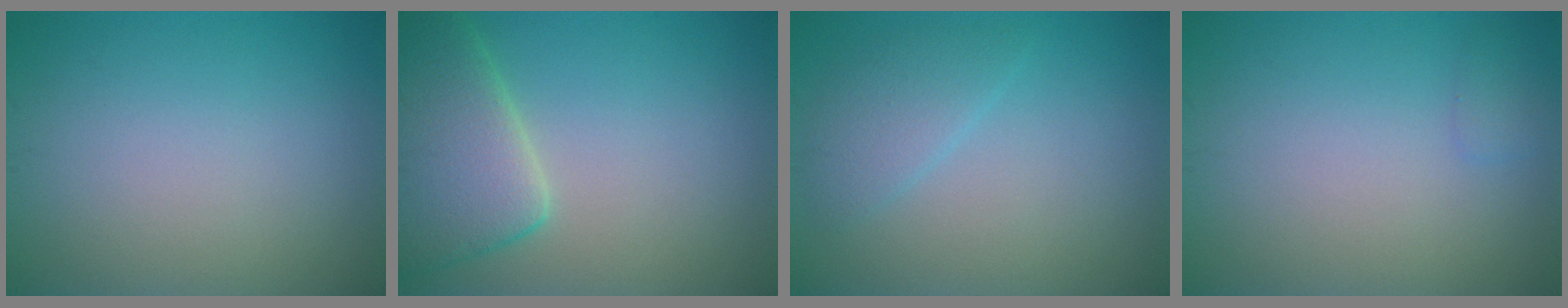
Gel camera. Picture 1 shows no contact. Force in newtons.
{"total": 7.1, "press": 7.0, "slide": 0.6}
{"total": 2.3, "press": 2.3, "slide": 0.3}
{"total": 0.7, "press": 0.7, "slide": 0.0}